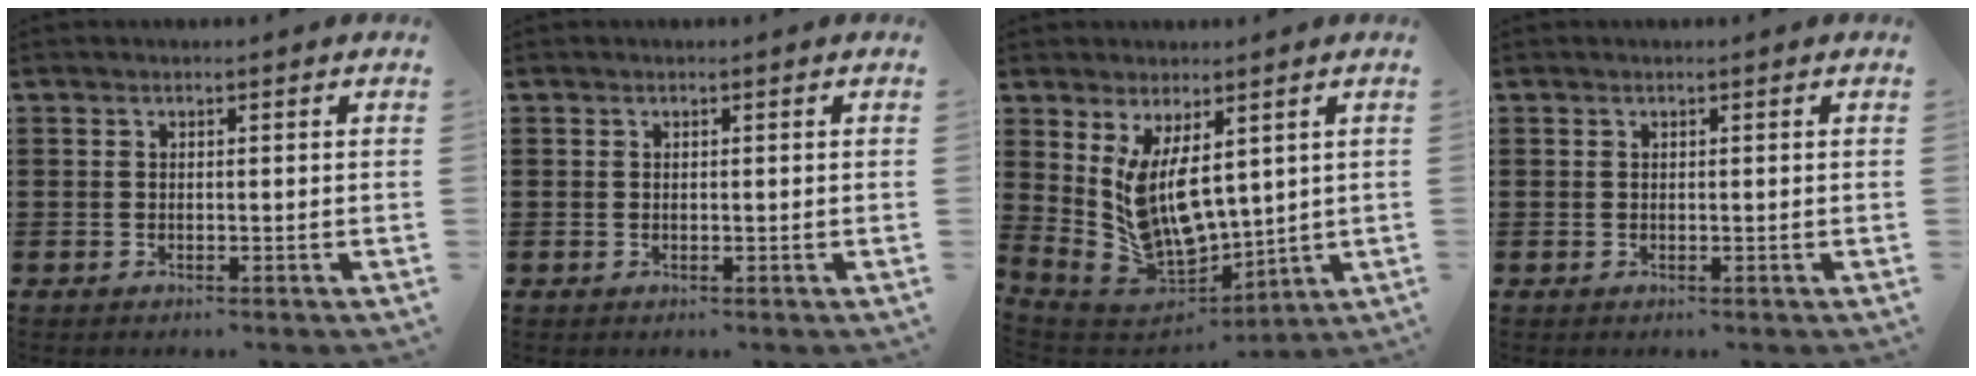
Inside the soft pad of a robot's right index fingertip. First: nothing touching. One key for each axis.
{"total": 0.0}
{"total": 10.3, "fx": 2.6, "fy": 5.8, "fz": 8.2, "tx": -0.191, "ty": -0.033, "tz": 0.050}
{"total": 0.0}